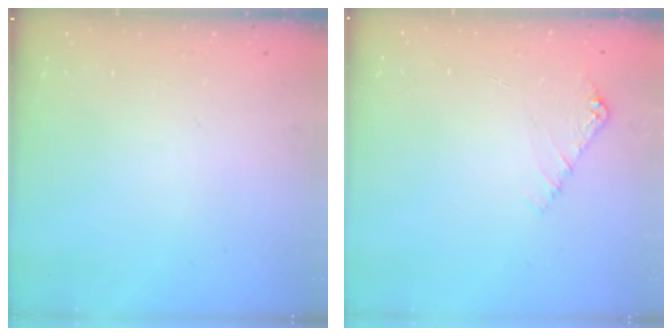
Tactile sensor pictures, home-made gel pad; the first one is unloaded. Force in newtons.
{"total": 4.3, "press": 4.3, "slide": 0.5}